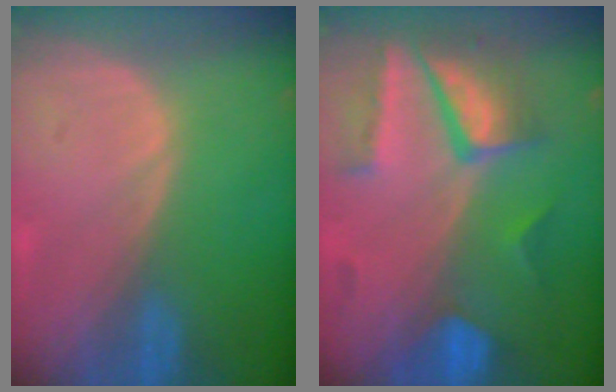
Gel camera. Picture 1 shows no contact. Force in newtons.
{"total": 9.6, "press": 8.3, "slide": 4.9}